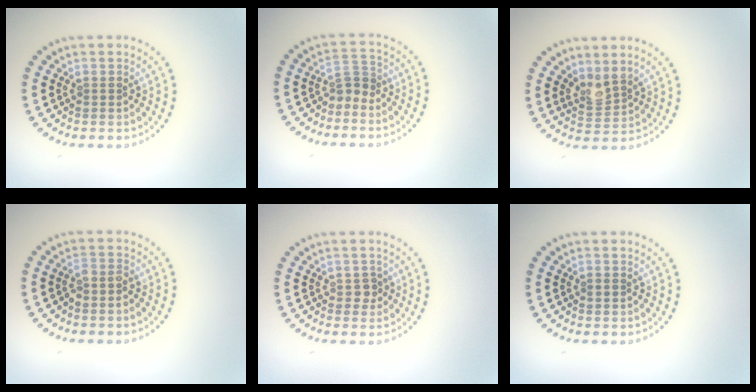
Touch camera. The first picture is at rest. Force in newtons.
{"total": 1.7, "press": 1.3, "slide": 1.2}
{"total": 2.1, "press": 1.6, "slide": 1.4}
{"total": 1.1, "press": 0.9, "slide": 0.6}
{"total": 1.1, "press": 1.0, "slide": 0.5}
{"total": 0.6, "press": 0.6, "slide": 0.2}